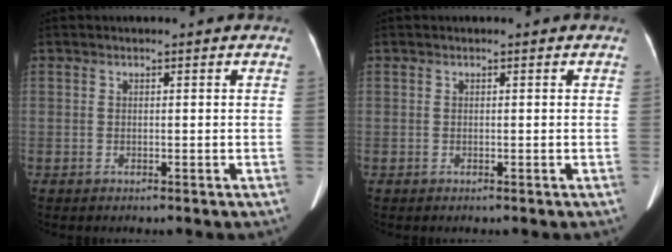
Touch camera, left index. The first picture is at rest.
{"total": 0.0}